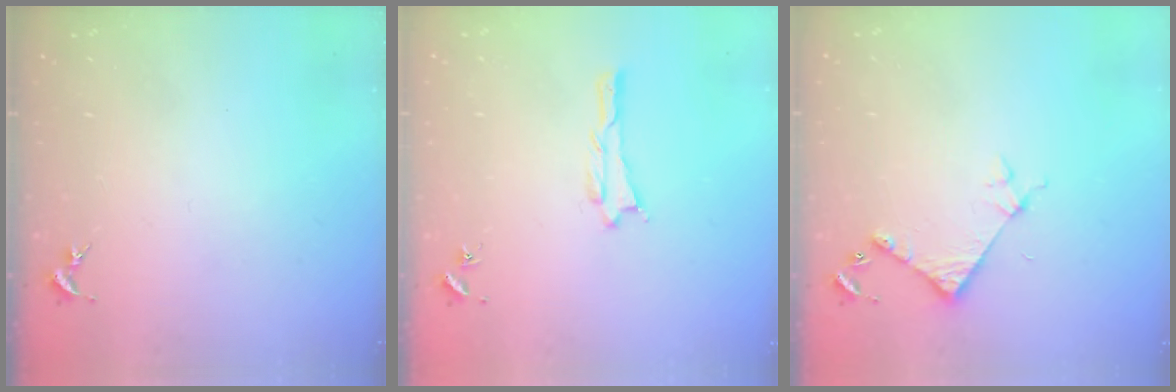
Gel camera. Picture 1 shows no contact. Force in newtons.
{"total": 0.6, "press": 0.6, "slide": 0.1}
{"total": 4.4, "press": 4.4, "slide": 0.4}